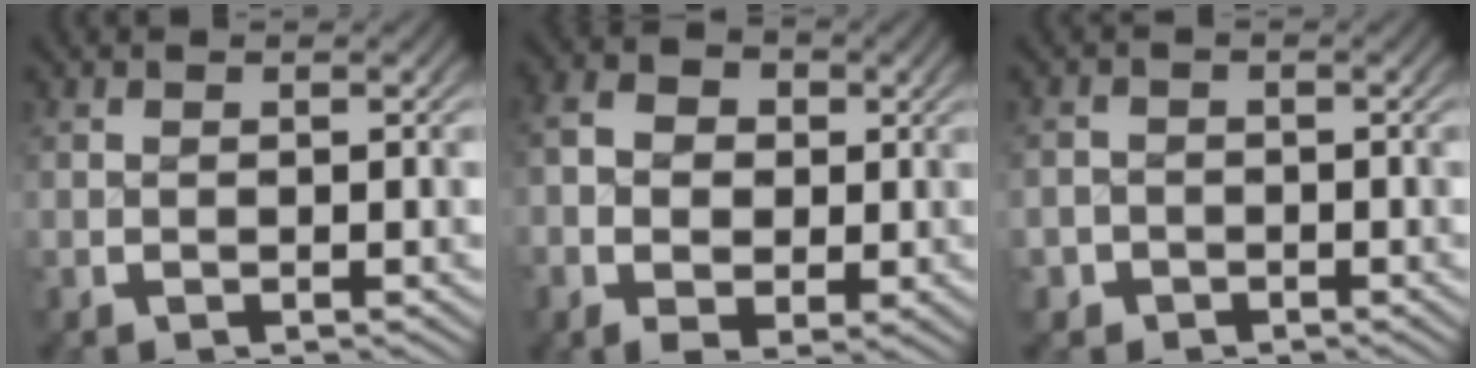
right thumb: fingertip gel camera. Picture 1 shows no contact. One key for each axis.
{"total": 6.2, "fx": 0.0, "fy": 4.7, "fz": 4.1, "tx": -0.071, "ty": -0.016, "tz": 0.002}
{"total": 2.4, "fx": -1.6, "fy": 1.7, "fz": -0.1, "tx": 0.005, "ty": -0.012, "tz": -0.027}